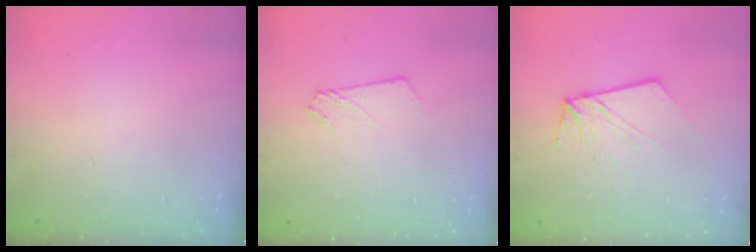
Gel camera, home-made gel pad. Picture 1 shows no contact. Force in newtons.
{"total": 3.2, "press": 3.2, "slide": 0.3}
{"total": 7.6, "press": 7.5, "slide": 0.9}